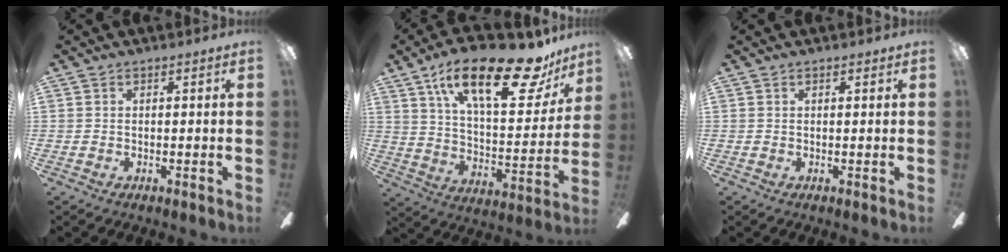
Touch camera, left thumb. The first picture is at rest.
{"total": 26.0, "force": [16.1, 9.4, 18.1], "torque": [-0.276, -0.083, 0.263]}
{"total": 0.5, "force": [0.4, 0.1, 0.3], "torque": [0.000, -0.002, 0.005]}